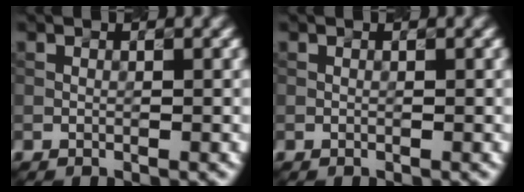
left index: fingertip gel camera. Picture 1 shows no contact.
{"total": 0.0}